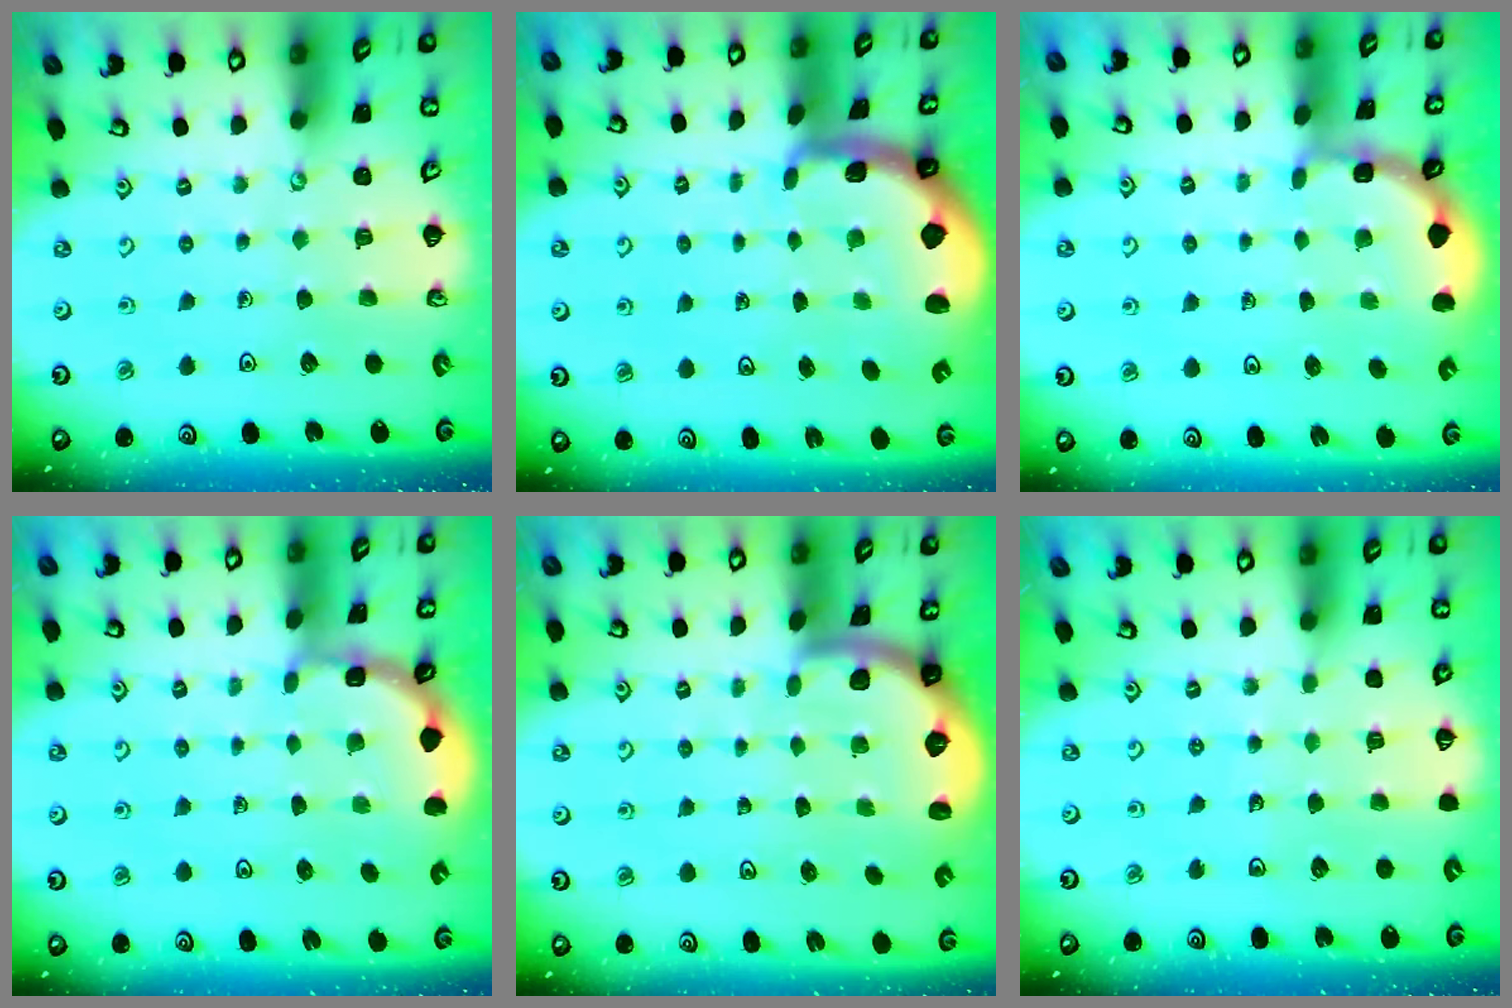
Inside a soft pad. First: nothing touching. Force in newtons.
{"total": 1.9, "press": 1.8, "slide": 0.5}
{"total": 2.1, "press": 2.1, "slide": 0.2}
{"total": 2.1, "press": 2.1, "slide": 0.2}
{"total": 1.6, "press": 1.6, "slide": 0.1}
{"total": 4.3, "press": 4.0, "slide": 1.4}